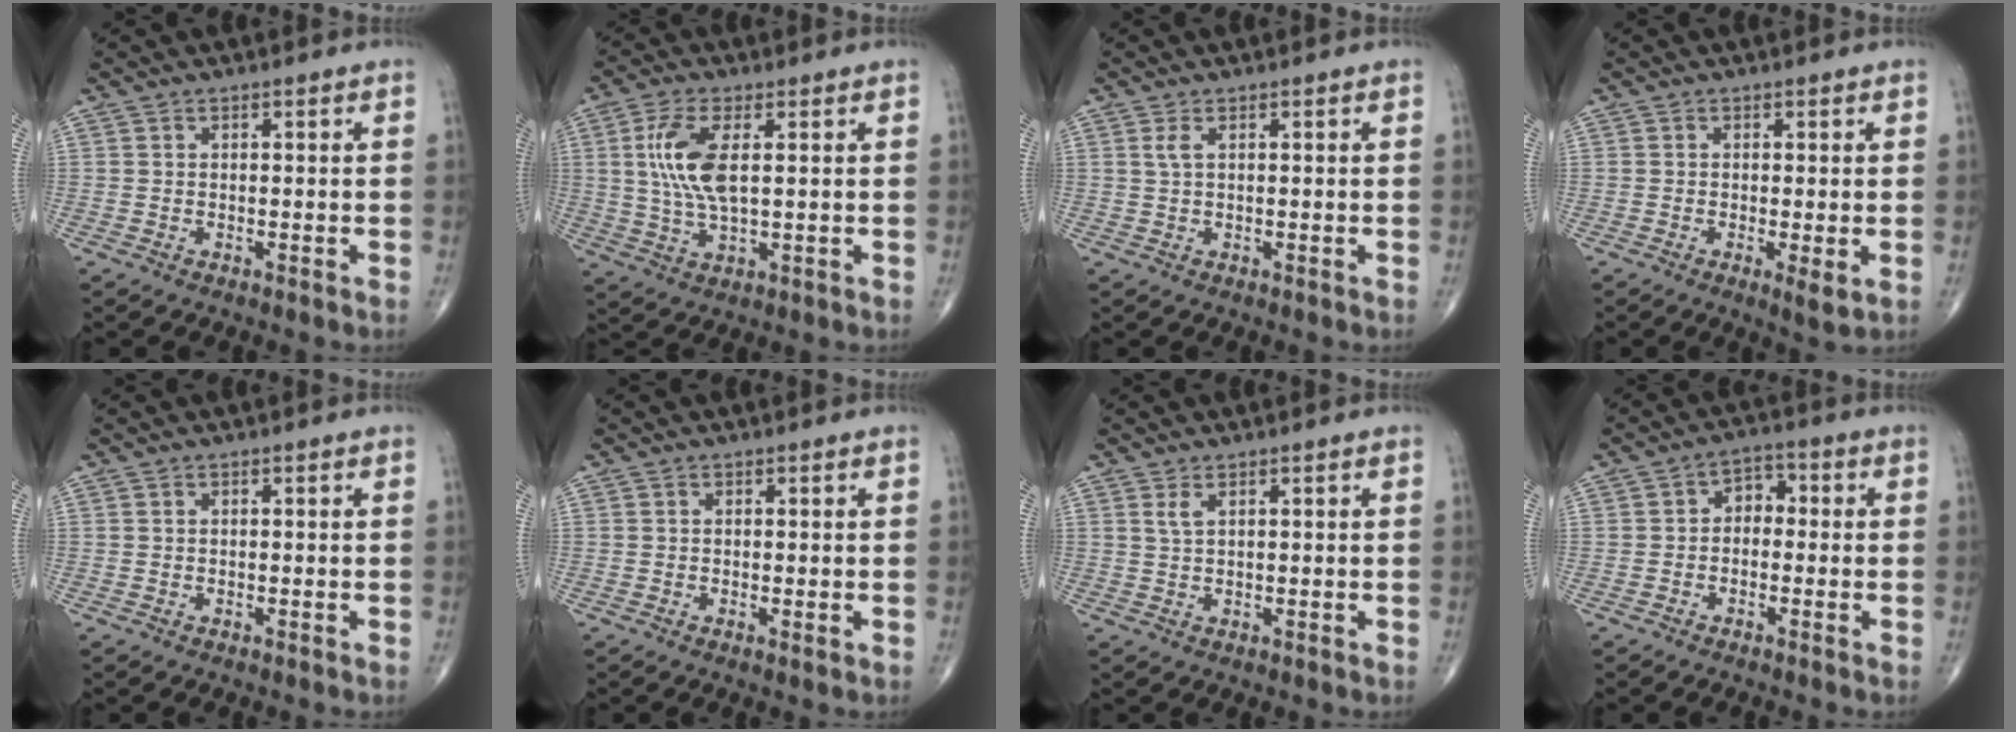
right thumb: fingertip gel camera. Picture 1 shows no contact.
{"total": 9.5, "force": [1.8, 3.7, 8.5], "torque": [-0.192, -0.005, 0.039]}
{"total": 1.4, "force": [0.5, 0.4, 1.2], "torque": [-0.034, 0.006, 0.013]}
{"total": 3.0, "force": [-0.4, 0.6, 2.9], "torque": [-0.053, -0.013, -0.009]}
{"total": 0.0}
{"total": 0.6, "force": [0.0, 0.1, 0.6], "torque": [-0.013, -0.004, -0.001]}
{"total": 1.4, "force": [0.8, 0.4, 1.2], "torque": [-0.027, 0.001, 0.020]}
{"total": 4.0, "force": [-0.5, 3.0, 2.6], "torque": [-0.017, 0.022, -0.024]}